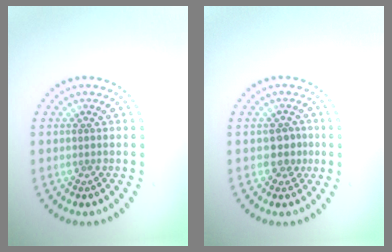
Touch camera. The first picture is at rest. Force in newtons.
{"total": 1.8, "press": 1.5, "slide": 0.9}